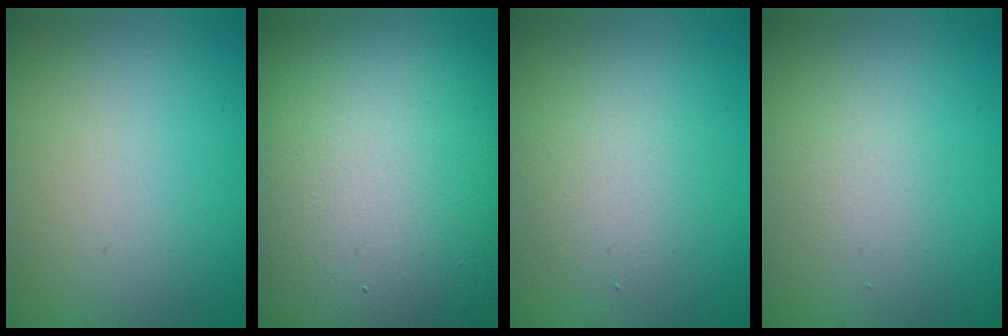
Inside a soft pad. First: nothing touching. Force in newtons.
{"total": 16.9, "press": 16.9, "slide": 0.6}
{"total": 2.2, "press": 2.2, "slide": 0.2}
{"total": 1.2, "press": 1.2, "slide": 0.1}